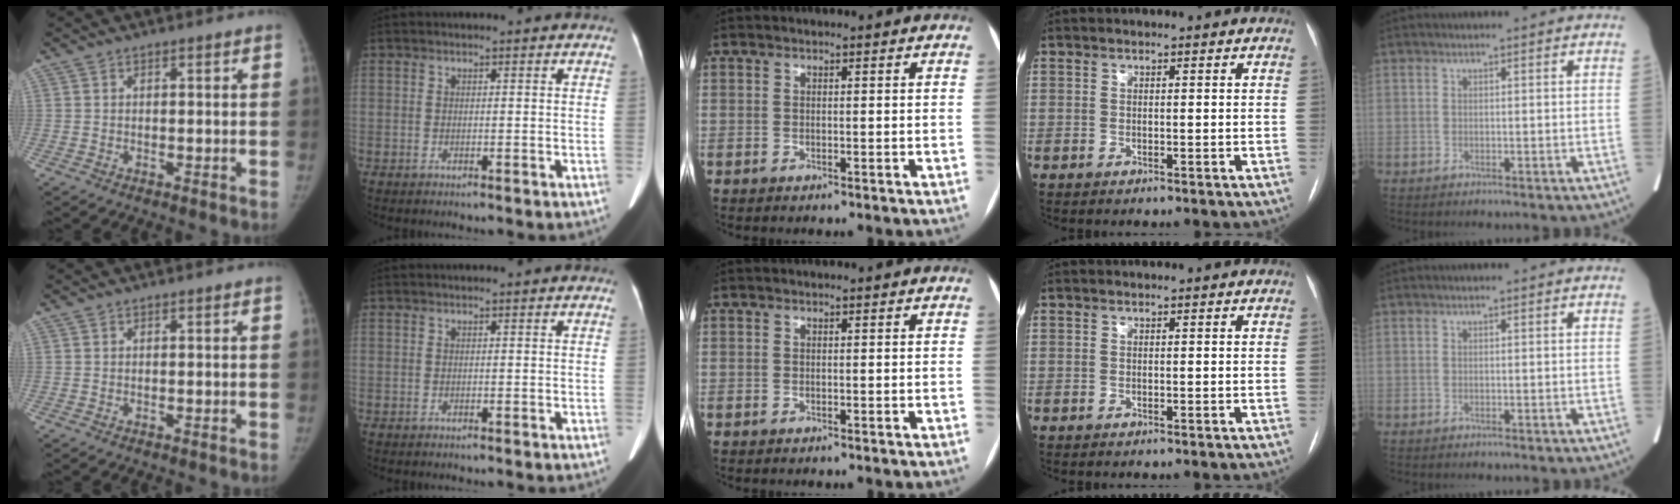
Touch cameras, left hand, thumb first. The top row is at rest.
{}